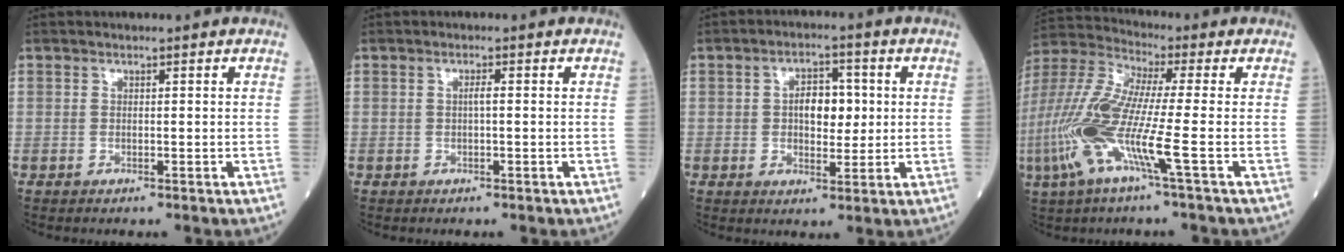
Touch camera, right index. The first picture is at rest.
{"total": 1.0, "force": [0.0, 0.0, 1.0], "torque": [-0.019, 0.002, -0.001]}
{"total": 5.8, "force": [0.6, 3.1, 4.9], "torque": [-0.077, 0.011, 0.010]}
{"total": 14.1, "force": [-4.1, 0.3, 13.5], "torque": [-0.307, -0.010, -0.094]}